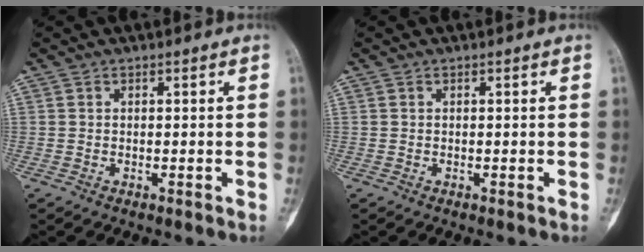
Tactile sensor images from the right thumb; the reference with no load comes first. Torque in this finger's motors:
{"motor_torque": [0.00, 0.00, 0.07, 0.06, 0.00]}